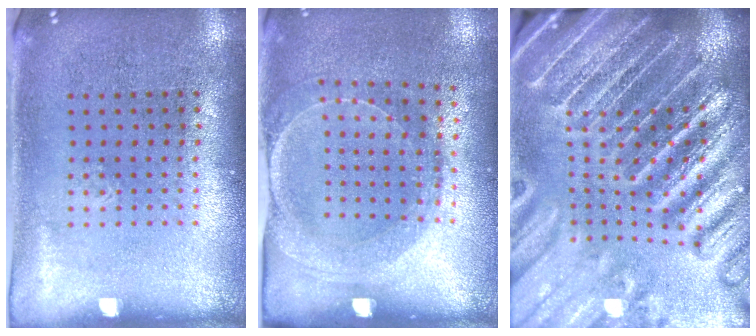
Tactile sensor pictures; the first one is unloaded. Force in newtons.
{"total": 1.5, "press": 1.5, "slide": 0.4}
{"total": 5.4, "press": 4.7, "slide": 2.6}